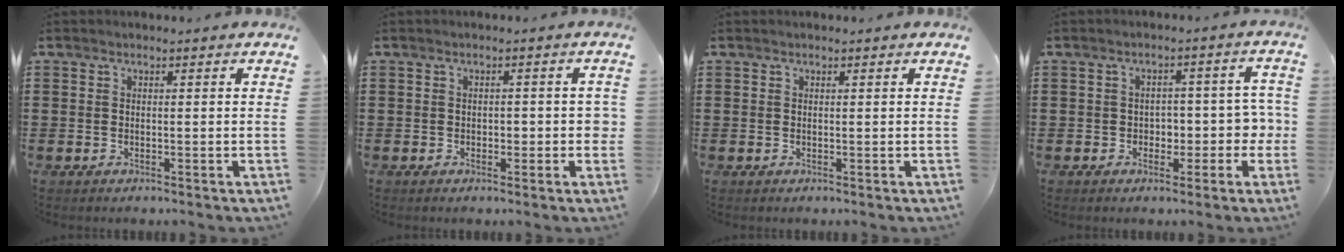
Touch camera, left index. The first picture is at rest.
{"total": 2.1, "force": [-0.4, 1.3, 1.6], "torque": [-0.031, 0.005, -0.010]}
{"total": 0.0}
{"total": 3.7, "force": [-0.5, 3.2, 2.0], "torque": [-0.035, 0.000, -0.018]}